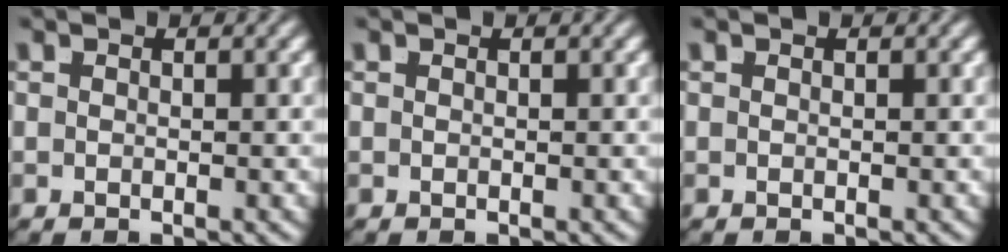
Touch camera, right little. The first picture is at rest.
{"total": 0.0}
{"total": 0.0}